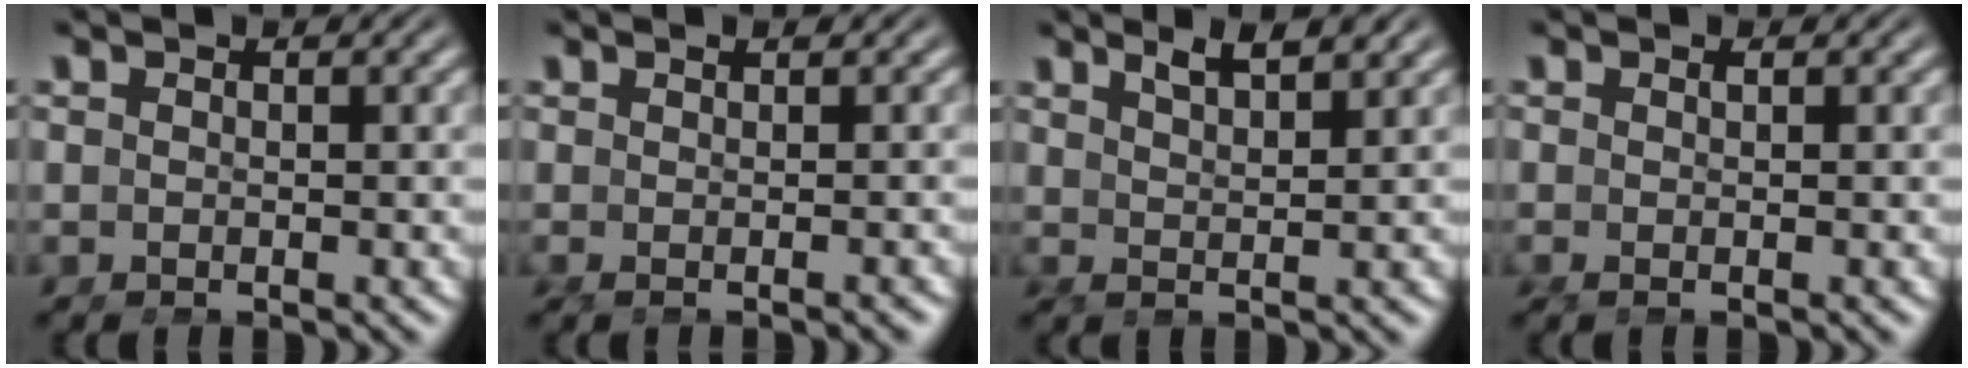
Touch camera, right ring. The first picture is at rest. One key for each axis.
{"total": 1.8, "fx": -1.2, "fy": -0.8, "fz": 1.2, "tx": -0.011, "ty": 0.009, "tz": -0.013}
{"total": 3.2, "fx": 2.6, "fy": -0.8, "fz": 1.7, "tx": -0.020, "ty": 0.011, "tz": 0.046}
{"total": 1.4, "fx": -0.8, "fy": -0.5, "fz": 1.0, "tx": -0.016, "ty": 0.003, "tz": -0.008}